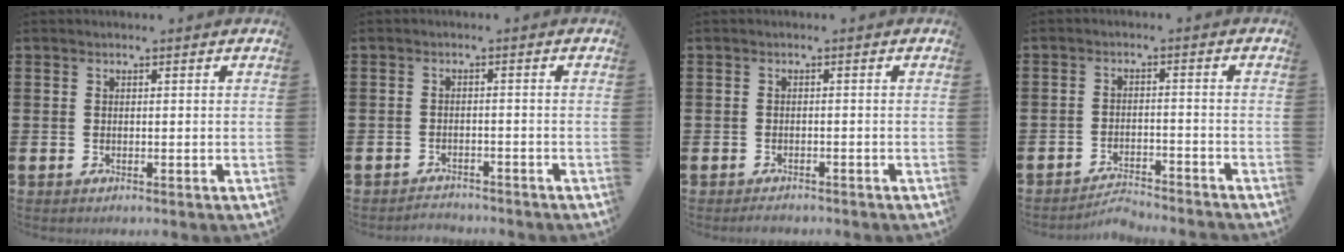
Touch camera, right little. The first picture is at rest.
{"total": 1.7, "force": [-1.7, 0.1, -0.2], "torque": [-0.002, 0.004, -0.038]}
{"total": 0.9, "force": [-0.9, 0.1, 0.1], "torque": [-0.004, -0.001, -0.019]}
{"total": 2.9, "force": [-2.9, 0.0, 0.1], "torque": [-0.006, 0.003, -0.061]}